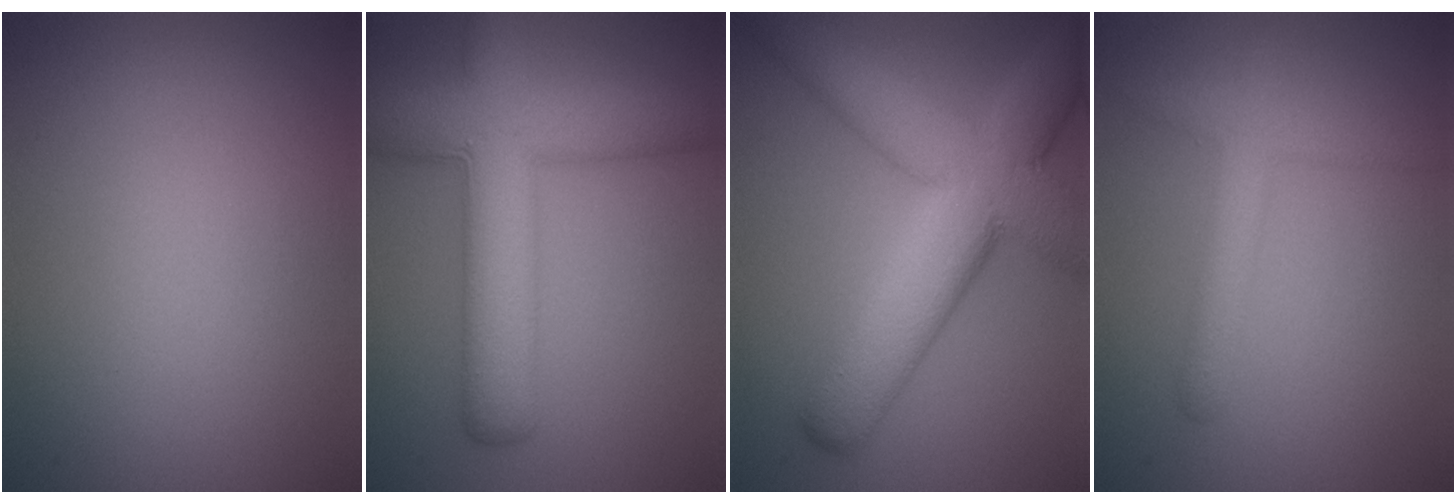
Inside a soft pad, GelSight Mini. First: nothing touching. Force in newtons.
{"total": 8.9, "press": 8.9, "slide": 0.4}
{"total": 10.5, "press": 10.5, "slide": 0.8}
{"total": 3.1, "press": 3.1, "slide": 0.1}